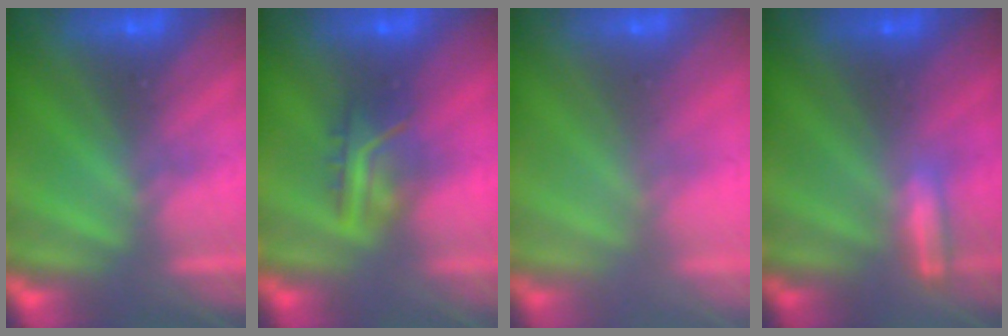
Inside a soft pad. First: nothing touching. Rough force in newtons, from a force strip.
{"total": 9.3}
{"total": 2.4}
{"total": 1.3}